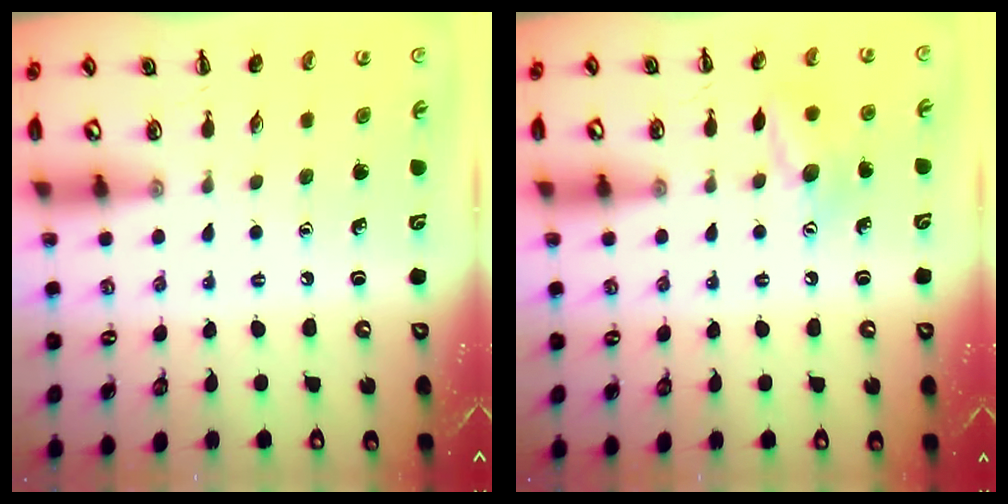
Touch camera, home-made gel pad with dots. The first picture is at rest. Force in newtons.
{"total": 10.1, "press": 10.1, "slide": 0.6}